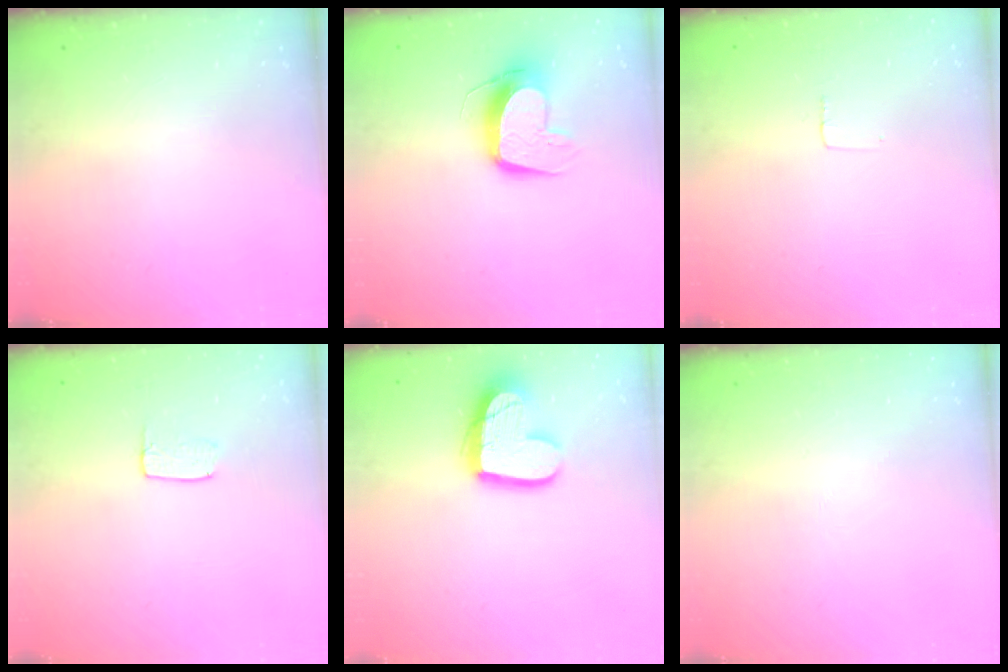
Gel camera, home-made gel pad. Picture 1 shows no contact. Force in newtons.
{"total": 11.8, "press": 11.7, "slide": 1.1}
{"total": 2.4, "press": 2.4, "slide": 0.1}
{"total": 3.6, "press": 3.5, "slide": 0.2}
{"total": 15.9, "press": 15.9, "slide": 1.3}
{"total": 0.0}